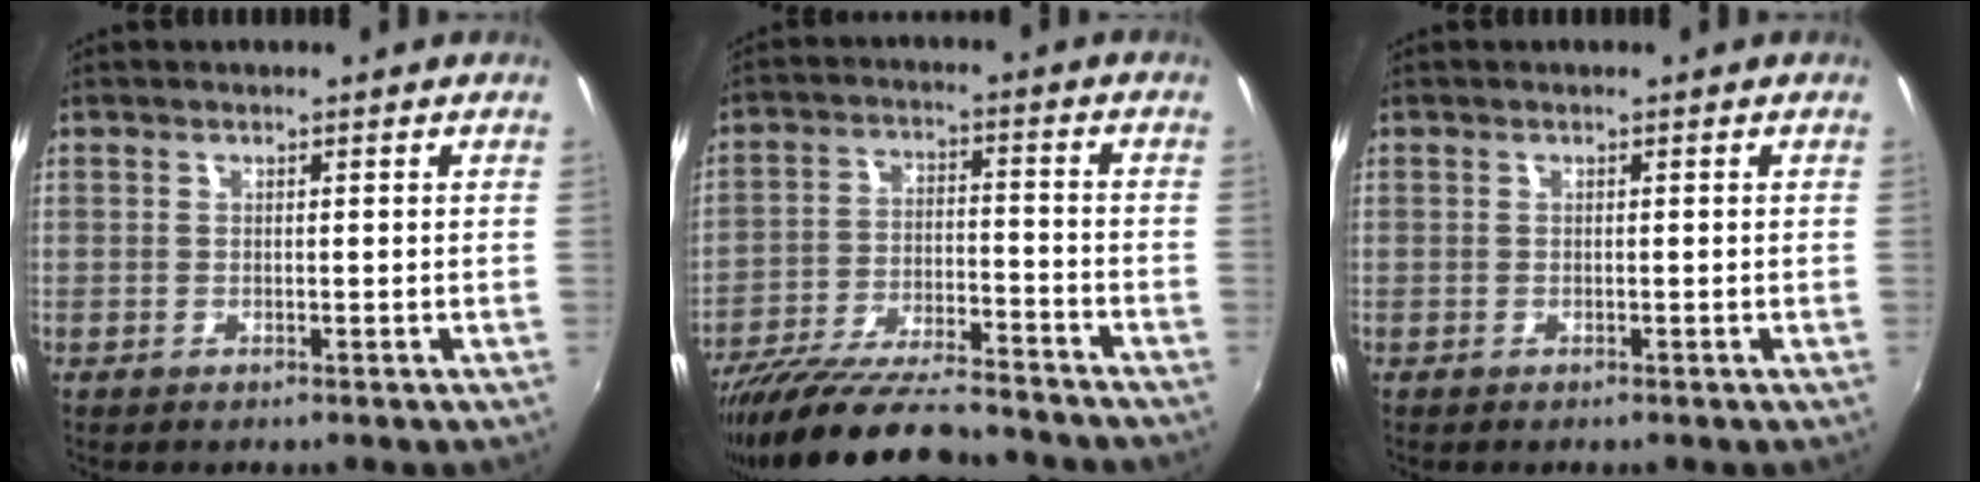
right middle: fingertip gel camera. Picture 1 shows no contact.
{"total": 18.3, "force": [-15.9, 3.2, 8.5], "torque": [-0.169, -0.036, -0.259]}
{"total": 0.0}